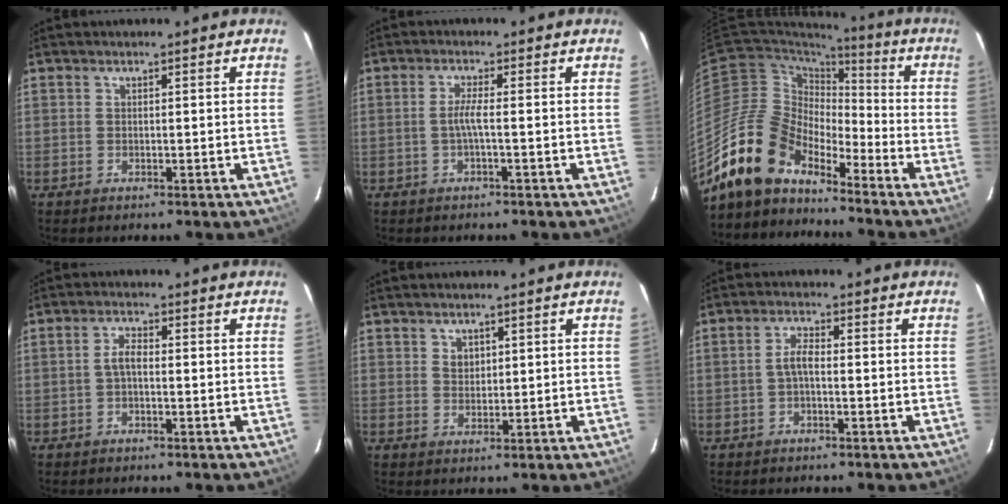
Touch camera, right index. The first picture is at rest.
{"total": 2.3, "force": [-0.7, -0.4, 2.2], "torque": [-0.045, 0.000, -0.014]}
{"total": 15.1, "force": [-13.1, 6.3, 4.3], "torque": [-0.089, 0.014, -0.247]}
{"total": 2.5, "force": [-0.4, 1.1, 2.2], "torque": [-0.047, 0.009, -0.007]}
{"total": 2.2, "force": [1.1, 1.7, 0.8], "torque": [-0.008, 0.004, 0.021]}
{"total": 2.6, "force": [-0.7, 0.9, 2.4], "torque": [-0.051, 0.009, -0.014]}